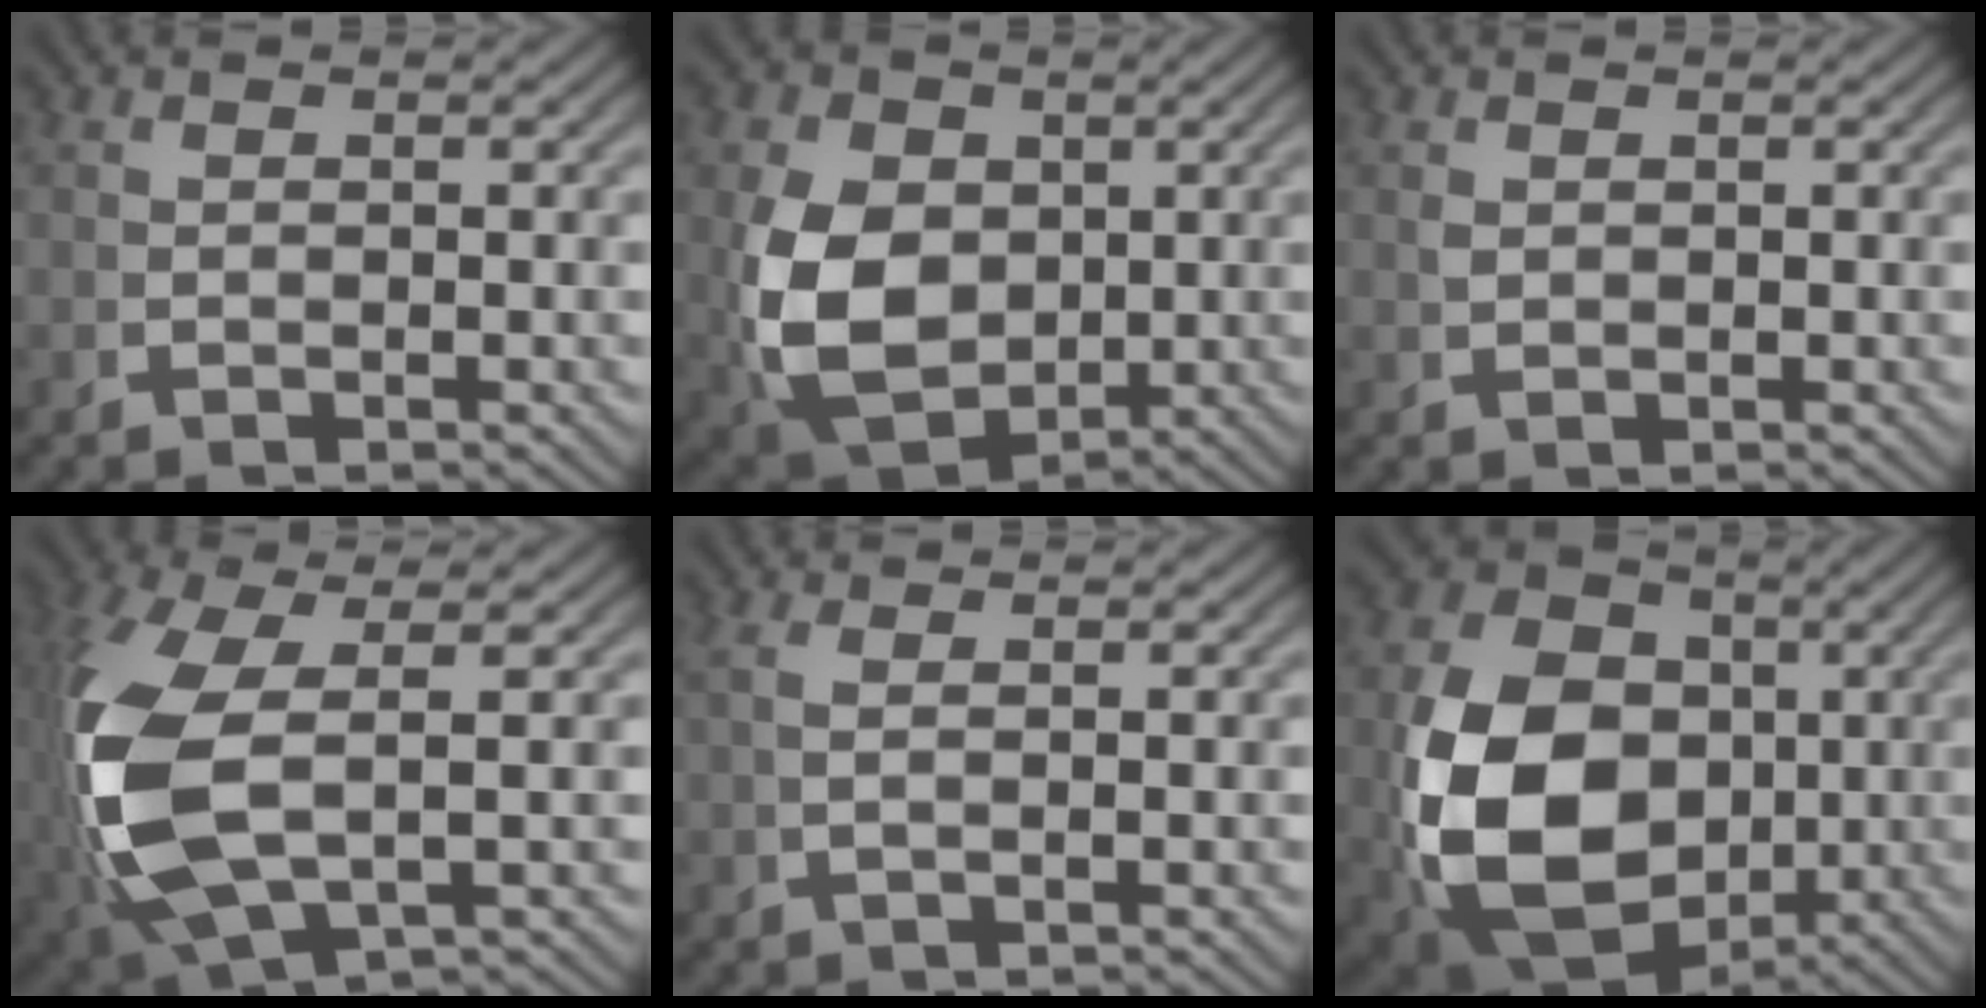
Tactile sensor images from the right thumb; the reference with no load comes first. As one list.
[{"total": 11.6, "force": [-0.8, 8.6, 7.7], "torque": [-0.192, -0.058, 0.018]}, {"total": 0.7, "force": [0.6, 0.2, 0.2], "torque": [-0.004, -0.002, 0.020]}, {"total": 10.6, "force": [-0.9, 5.6, 9.0], "torque": [-0.226, -0.026, 0.012]}, {"total": 1.4, "force": [0.6, -0.2, 1.2], "torque": [-0.028, 0.007, 0.014]}, {"total": 18.7, "force": [-2.0, 13.8, 12.5], "torque": [-0.289, -0.081, 0.004]}]